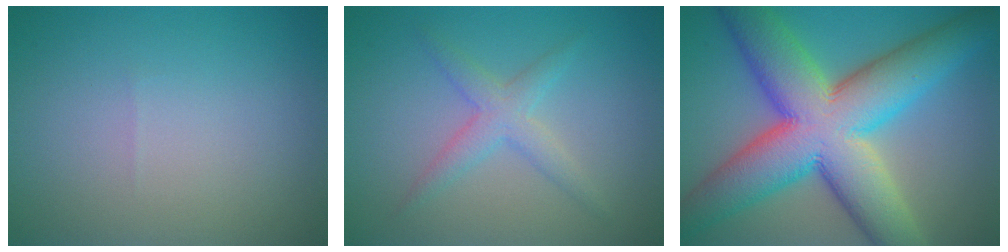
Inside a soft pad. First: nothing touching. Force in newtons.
{"total": 2.6, "press": 2.6, "slide": 0.1}
{"total": 14.2, "press": 14.2, "slide": 0.6}